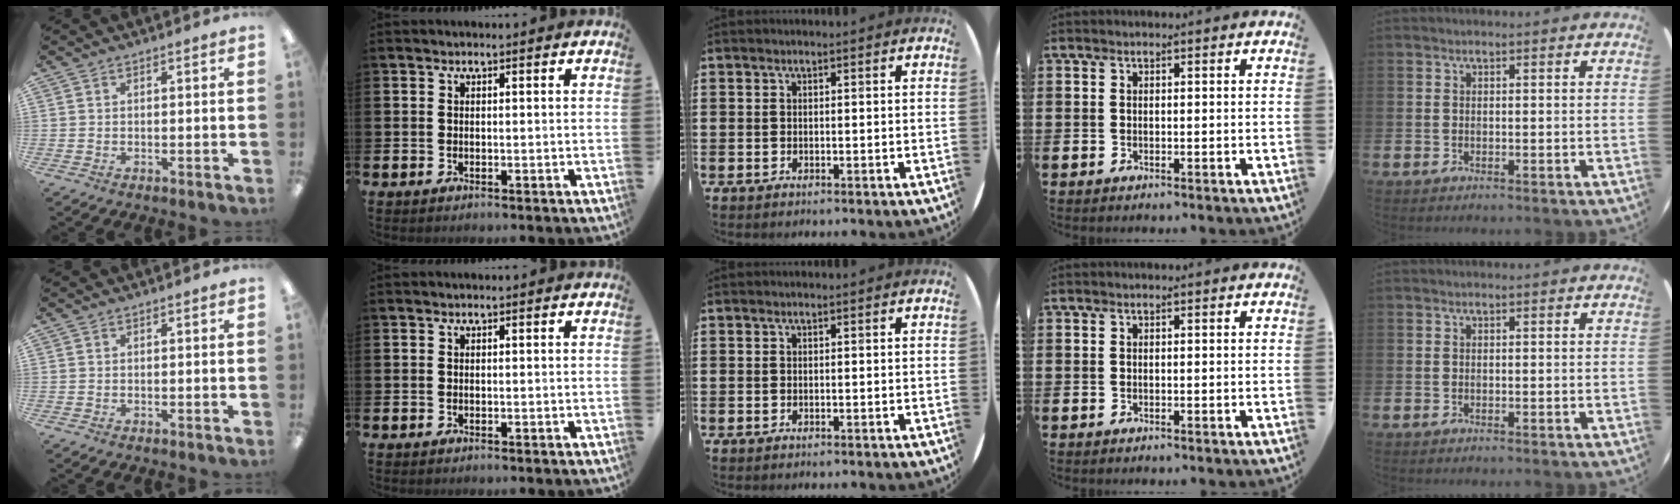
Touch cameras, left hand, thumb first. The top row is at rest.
{}